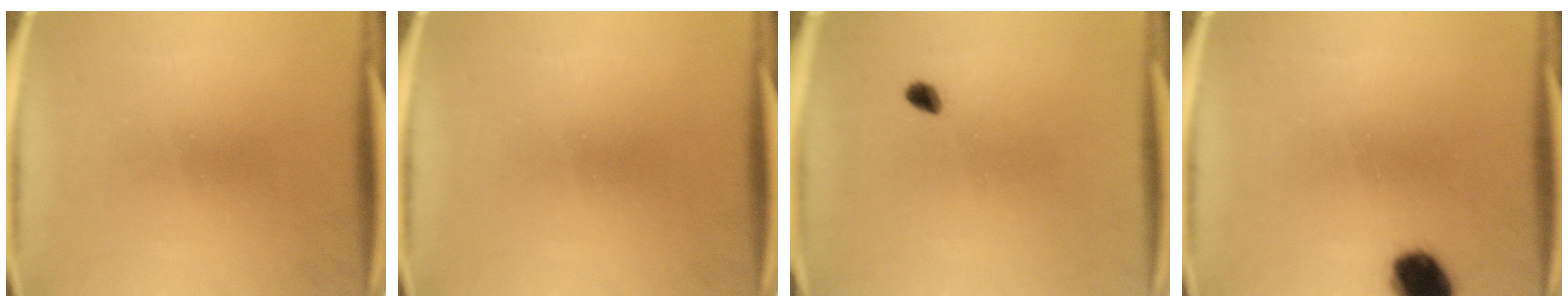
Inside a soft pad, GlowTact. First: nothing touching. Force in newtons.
{"total": 0.0}
{"total": 1.7}
{"total": 9.3}